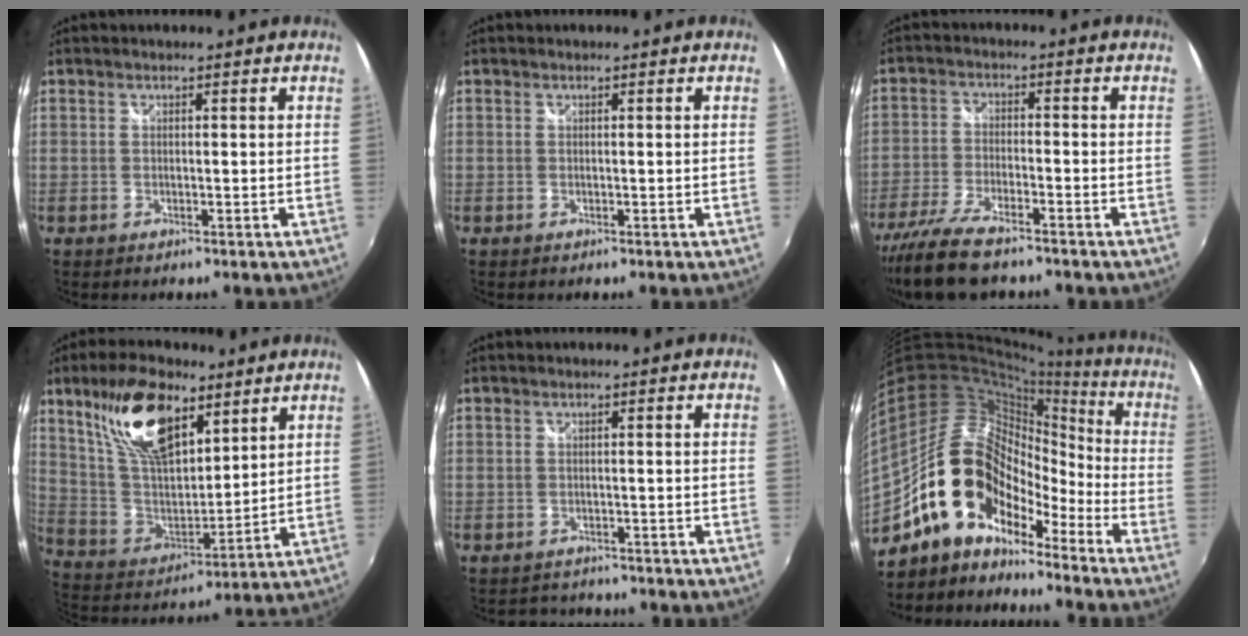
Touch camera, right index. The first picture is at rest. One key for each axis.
{"total": 0.0}
{"total": 11.3, "fx": -9.1, "fy": 2.7, "fz": 6.1, "tx": -0.138, "ty": -0.030, "tz": -0.170}
{"total": 19.1, "fx": 10.7, "fy": 8.8, "fz": 13.0, "tx": -0.256, "ty": 0.019, "tz": 0.210}
{"total": 3.8, "fx": -3.4, "fy": 1.7, "fz": 0.3, "tx": -0.014, "ty": -0.003, "tz": -0.050}
{"total": 18.0, "fx": -11.1, "fy": 11.3, "fz": 8.6, "tx": -0.170, "ty": 0.017, "tz": -0.201}